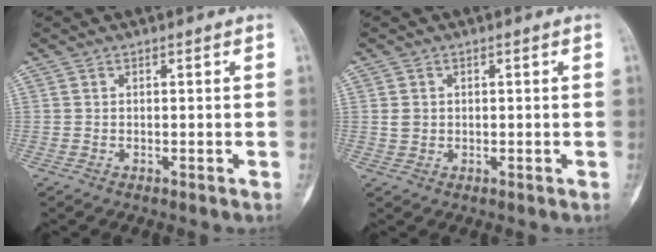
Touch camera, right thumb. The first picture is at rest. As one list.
[{"total": 1.8, "force": [0.3, 1.6, 0.8], "torque": [-0.008, 0.001, 0.010]}]